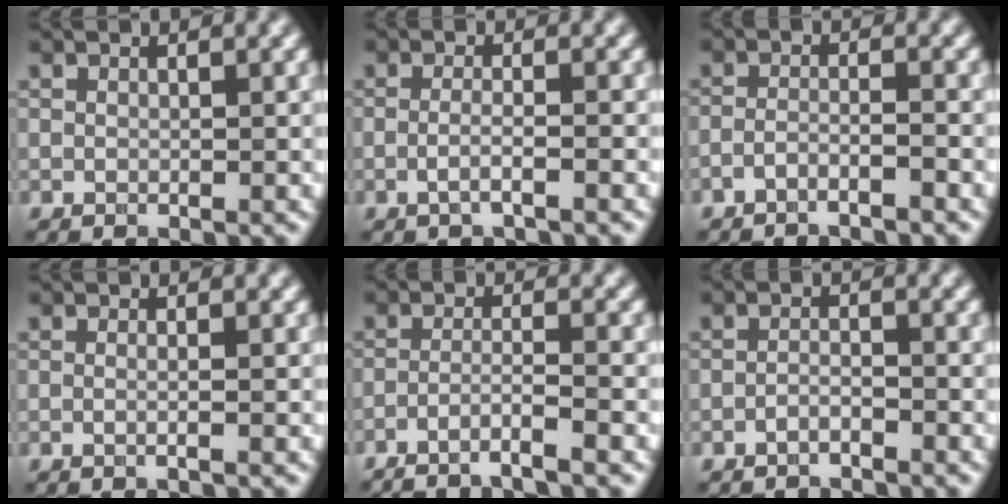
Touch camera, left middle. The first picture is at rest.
{"total": 1.7, "force": [-0.7, 0.4, 1.5], "torque": [-0.027, -0.001, -0.020]}
{"total": 1.9, "force": [-1.6, 0.2, 1.0], "torque": [-0.016, -0.001, -0.037]}
{"total": 1.8, "force": [0.1, 0.9, 1.6], "torque": [-0.003, -0.009, -0.024]}
{"total": 3.3, "force": [-2.4, 0.2, 2.3], "torque": [-0.027, 0.004, -0.059]}
{"total": 1.2, "force": [-1.1, 0.2, 0.5], "torque": [-0.011, 0.002, -0.022]}